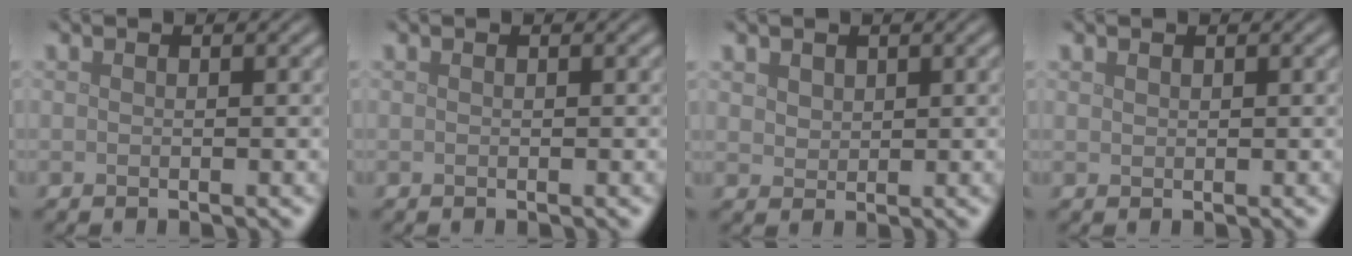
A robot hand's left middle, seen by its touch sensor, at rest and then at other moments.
{"total": 0.0}
{"total": 1.4, "force": [1.0, 1.0, 0.4], "torque": [-0.011, -0.002, 0.021]}
{"total": 0.5, "force": [0.4, 0.3, 0.1], "torque": [-0.002, 0.000, 0.010]}